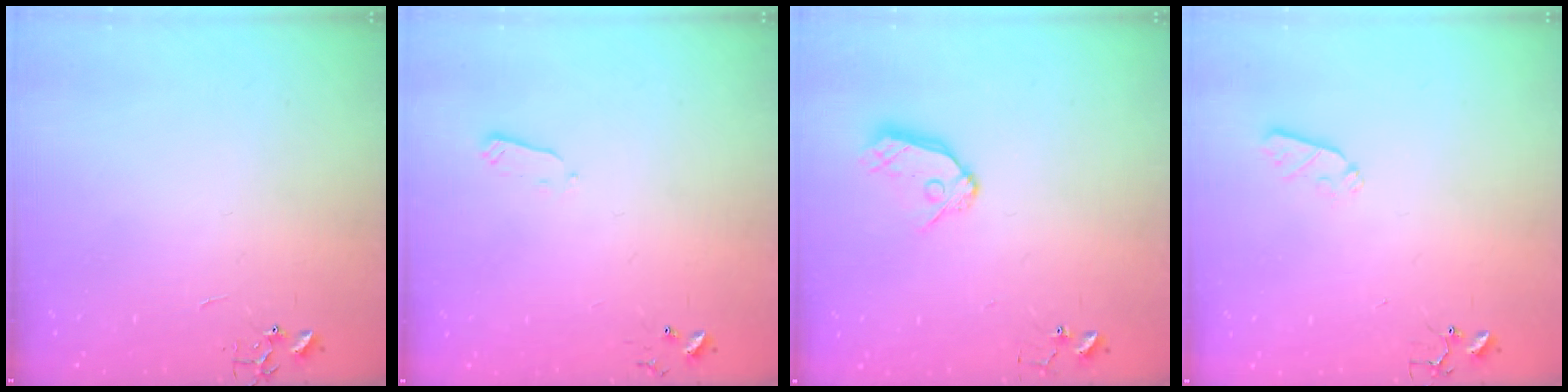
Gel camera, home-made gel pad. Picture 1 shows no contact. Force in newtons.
{"total": 2.4, "press": 2.3, "slide": 0.4}
{"total": 11.0, "press": 10.9, "slide": 1.1}
{"total": 5.2, "press": 5.2, "slide": 0.8}